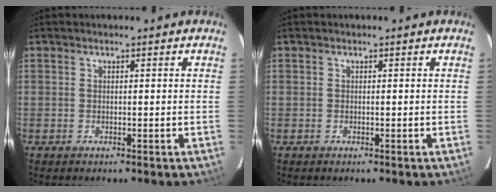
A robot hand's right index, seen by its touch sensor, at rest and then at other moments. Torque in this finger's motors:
{"motor_torque": [0.00, 0.00, 0.00, 0.00]}